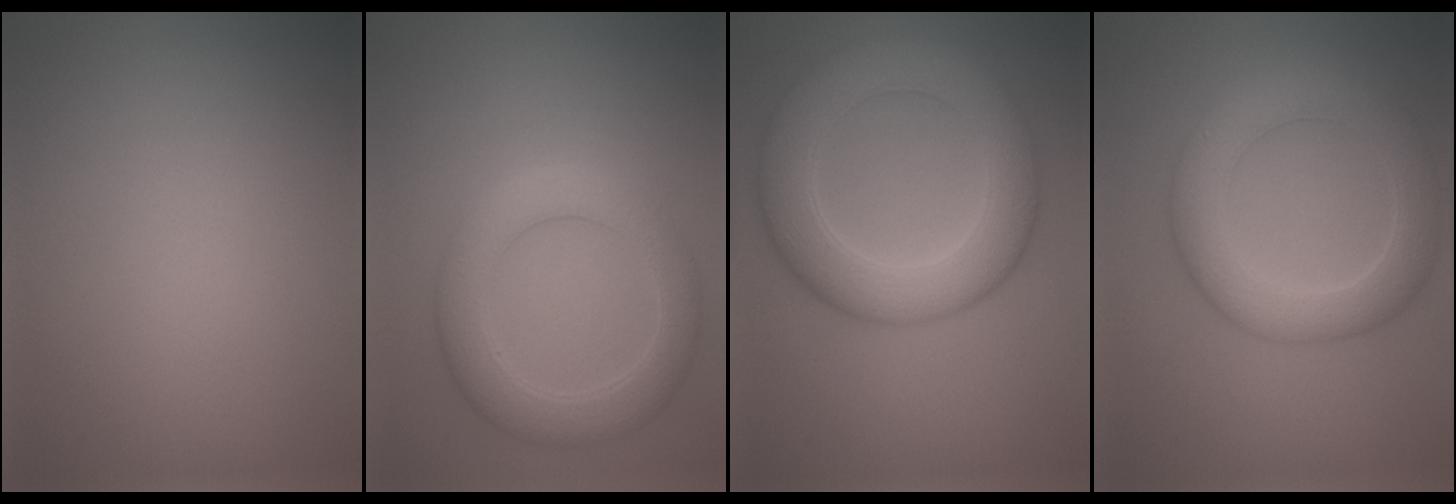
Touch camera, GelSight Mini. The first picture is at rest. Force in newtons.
{"total": 5.0, "press": 5.0, "slide": 0.2}
{"total": 8.0, "press": 8.0, "slide": 0.1}
{"total": 6.2, "press": 6.2, "slide": 0.3}